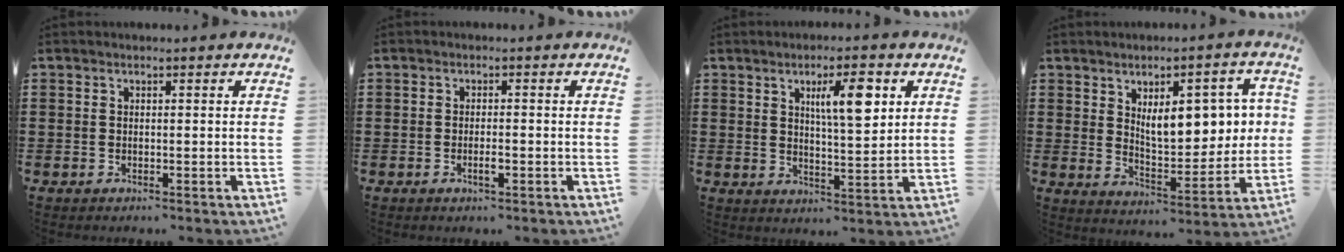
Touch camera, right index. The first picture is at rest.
{"total": 1.8, "force": [-0.6, 0.3, 1.6], "torque": [-0.031, -0.002, -0.010]}
{"total": 7.5, "force": [3.1, 2.1, 6.5], "torque": [-0.108, 0.001, 0.045]}
{"total": 9.7, "force": [3.1, 4.7, 7.9], "torque": [-0.119, -0.003, 0.047]}